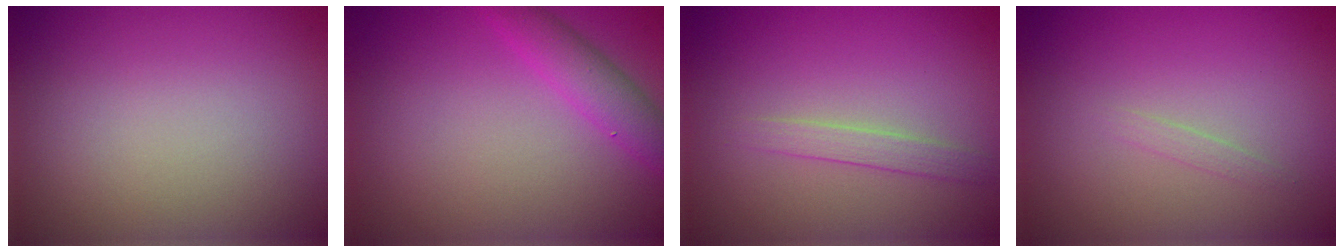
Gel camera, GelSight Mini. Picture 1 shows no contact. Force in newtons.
{"total": 2.9, "press": 2.9, "slide": 0.2}
{"total": 1.5, "press": 1.5, "slide": 0.1}
{"total": 0.6, "press": 0.6, "slide": 0.0}